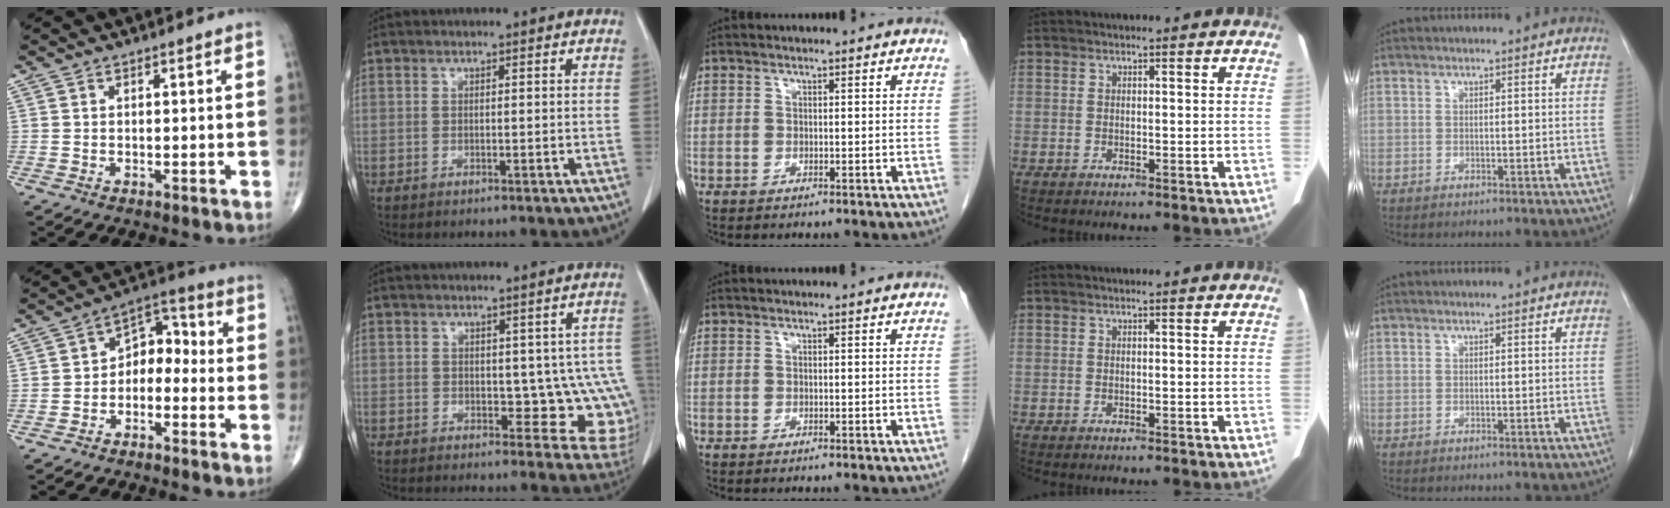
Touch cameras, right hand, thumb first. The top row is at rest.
{"thumb": {"total": 7.6, "force": [-2.2, 5.3, 5.0], "torque": [-0.050, 0.051, -0.051]}, "index": {"total": 7.6, "force": [-0.5, 4.5, 6.0], "torque": [-0.041, 0.006, 0.003]}}